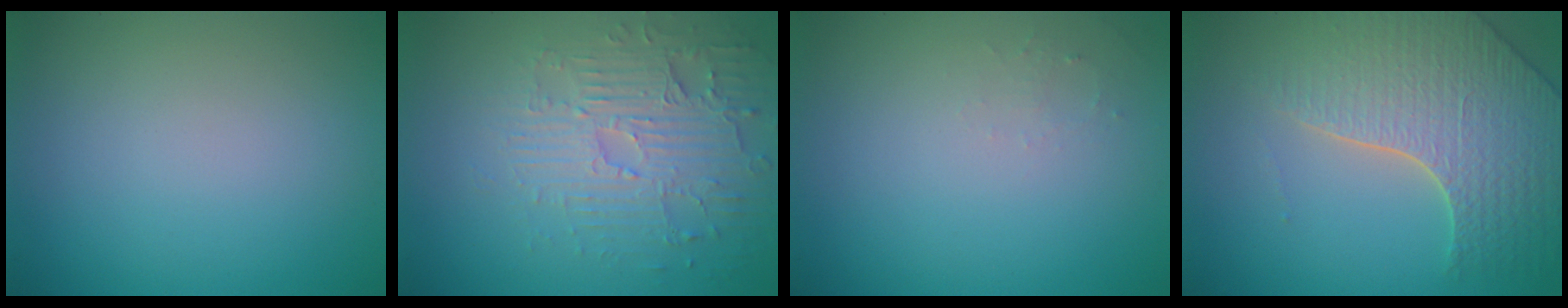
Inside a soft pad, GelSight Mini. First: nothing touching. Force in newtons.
{"total": 4.1, "press": 3.8, "slide": 1.5}
{"total": 0.8, "press": 0.8, "slide": 0.3}
{"total": 5.5, "press": 4.8, "slide": 2.6}